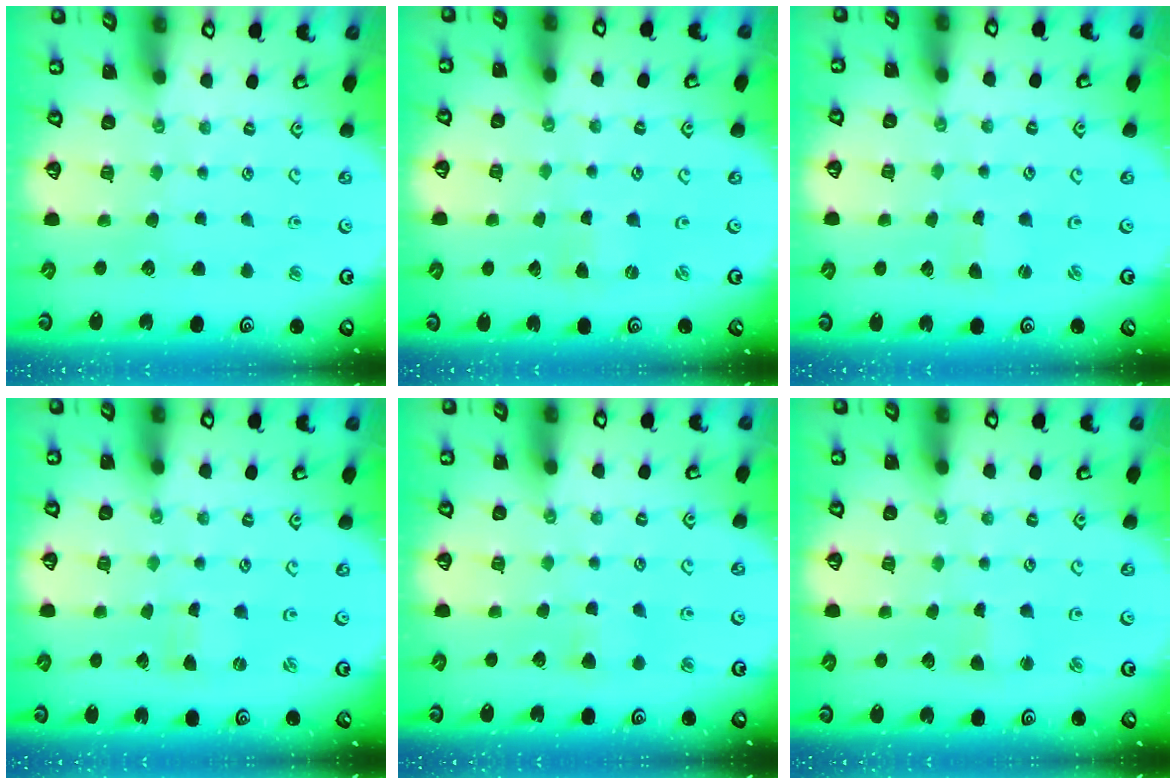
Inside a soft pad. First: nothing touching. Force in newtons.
{"total": 0.9, "press": 0.9, "slide": 0.2}
{"total": 0.0}
{"total": 0.0}
{"total": 4.1, "press": 4.1, "slide": 0.6}
{"total": 2.2, "press": 2.2, "slide": 0.2}